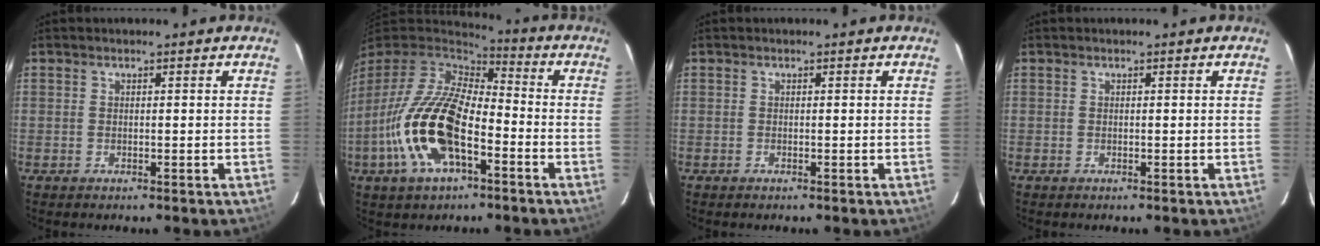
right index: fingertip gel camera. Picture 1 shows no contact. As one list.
[{"total": 18.6, "force": [-6.3, 8.5, 15.3], "torque": [-0.323, -0.017, -0.123]}, {"total": 0.0}, {"total": 0.0}]